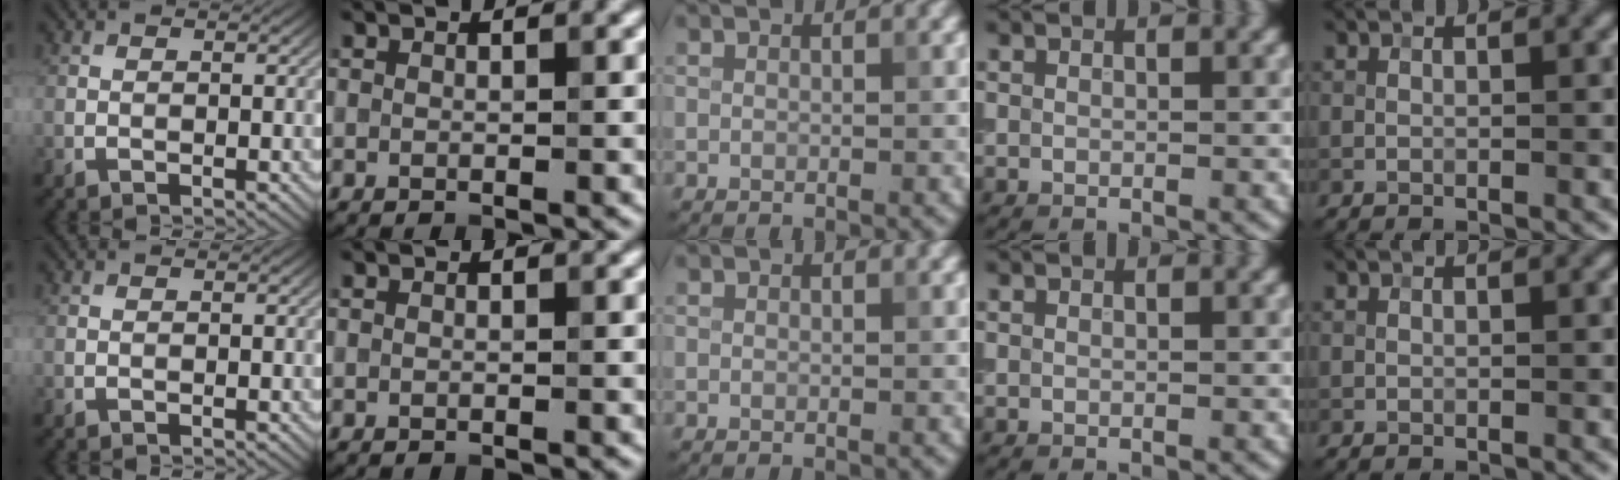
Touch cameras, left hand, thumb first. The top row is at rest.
{}